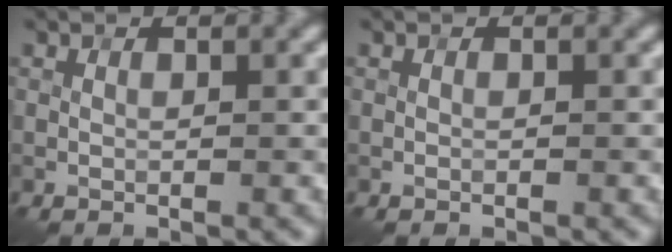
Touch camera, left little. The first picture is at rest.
{"total": 0.0}